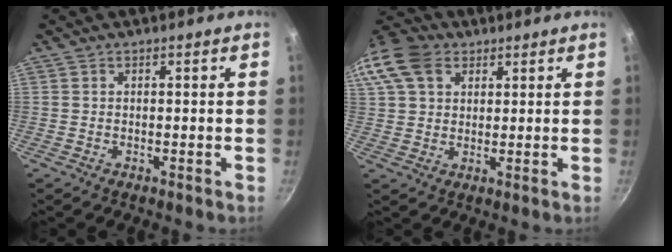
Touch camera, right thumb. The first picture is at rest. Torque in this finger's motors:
{"motor_torque": [-0.68, 1.61, 0.58, -0.45, 0.23]}